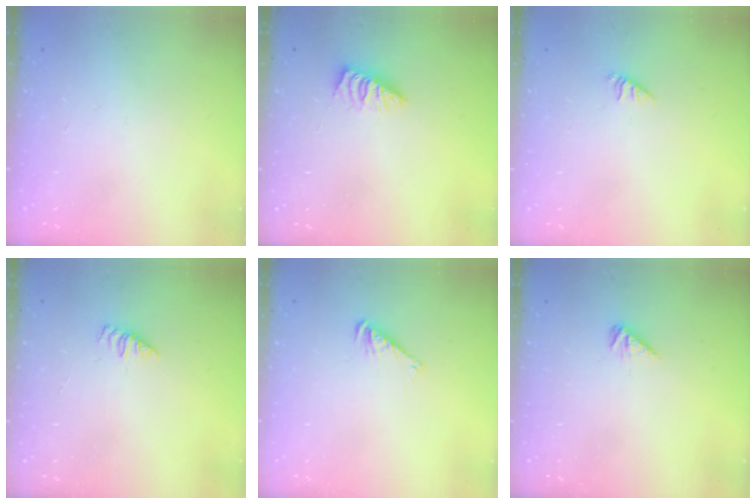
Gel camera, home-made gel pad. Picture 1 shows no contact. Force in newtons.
{"total": 2.5, "press": 2.5, "slide": 0.3}
{"total": 0.0}
{"total": 1.4, "press": 1.3, "slide": 0.3}
{"total": 3.8, "press": 3.8, "slide": 0.7}
{"total": 2.2, "press": 2.2, "slide": 0.4}